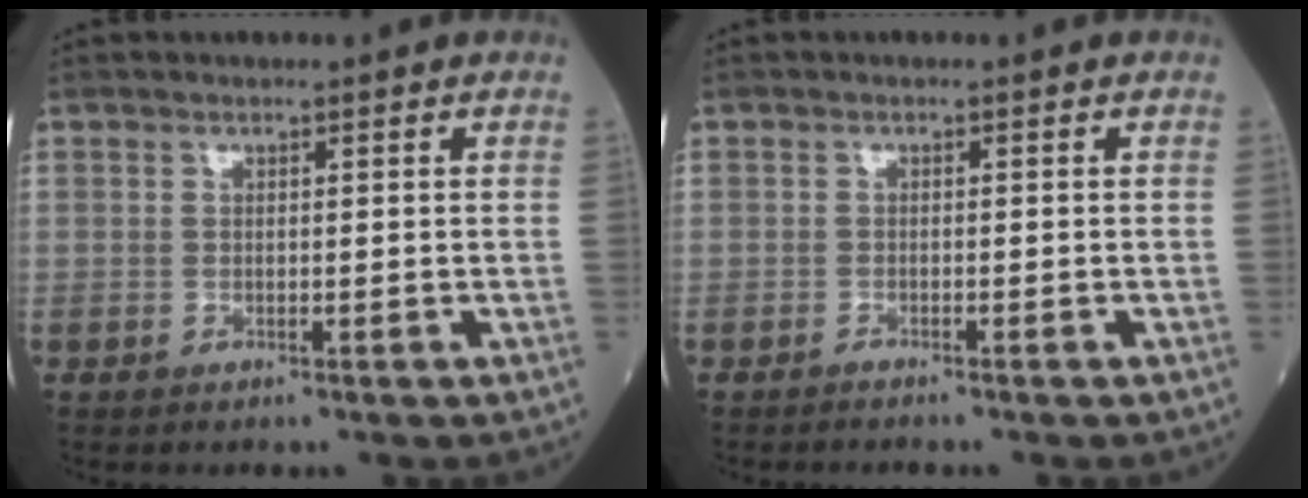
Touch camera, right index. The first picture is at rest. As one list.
[{"total": 0.9, "force": [-0.8, -0.2, 0.2], "torque": [-0.009, -0.001, -0.014]}]